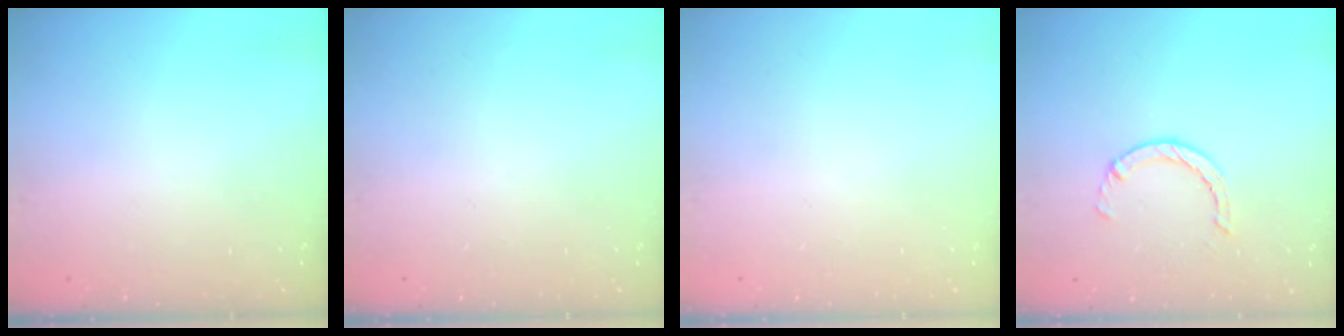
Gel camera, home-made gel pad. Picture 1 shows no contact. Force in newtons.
{"total": 0.0}
{"total": 0.0}
{"total": 2.5, "press": 2.4, "slide": 0.4}